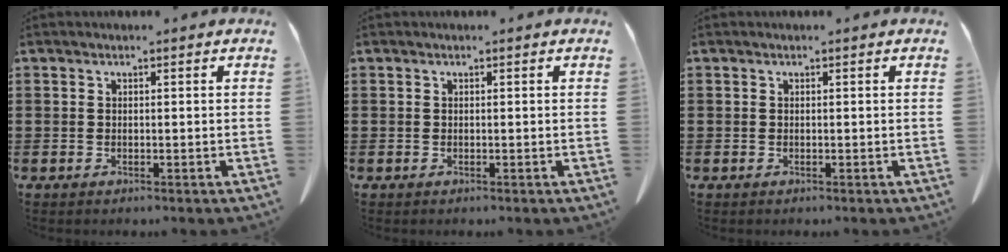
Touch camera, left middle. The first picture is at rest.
{"total": 0.0}
{"total": 0.0}